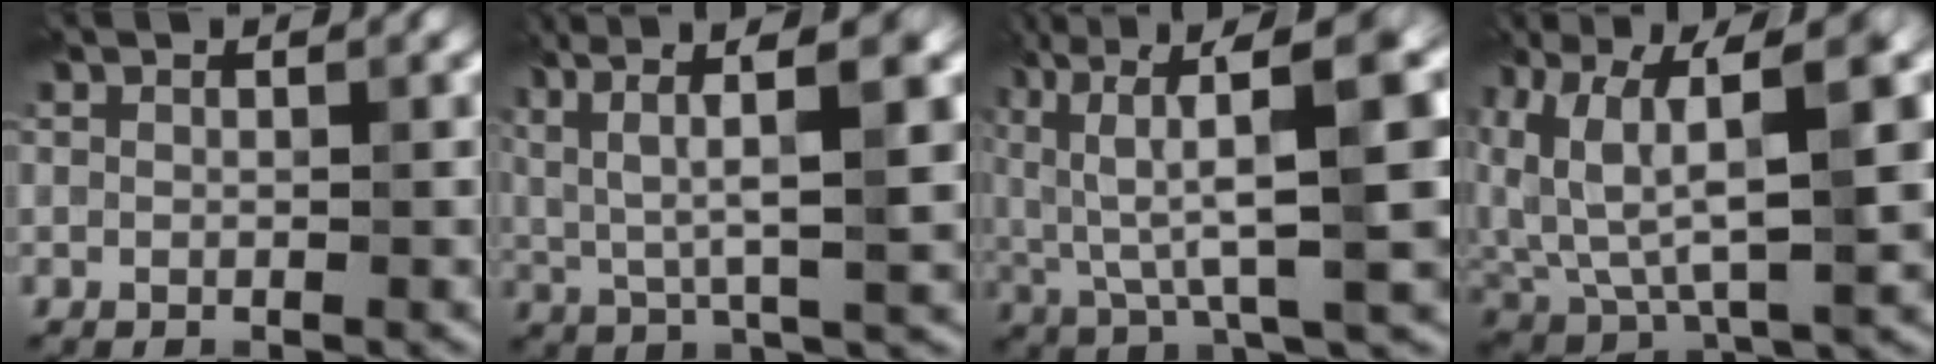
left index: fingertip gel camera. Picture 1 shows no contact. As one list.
[{"total": 8.6, "force": [2.7, 2.0, 7.9], "torque": [-0.139, 0.014, 0.050]}, {"total": 11.6, "force": [3.7, 2.4, 10.7], "torque": [-0.179, 0.026, 0.069]}, {"total": 10.9, "force": [3.0, 4.3, 9.5], "torque": [-0.185, 0.000, 0.059]}]